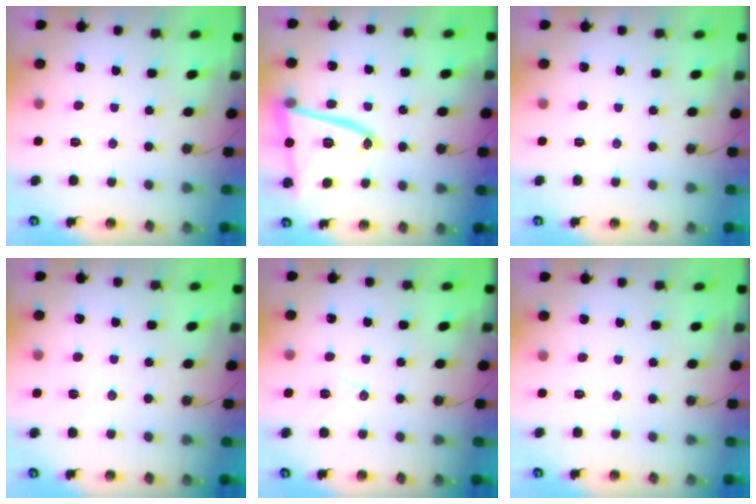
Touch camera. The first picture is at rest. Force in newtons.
{"total": 21.1, "press": 21.0, "slide": 1.8}
{"total": 0.0}
{"total": 6.0, "press": 6.0, "slide": 1.0}
{"total": 7.0, "press": 5.7, "slide": 4.1}
{"total": 0.0}